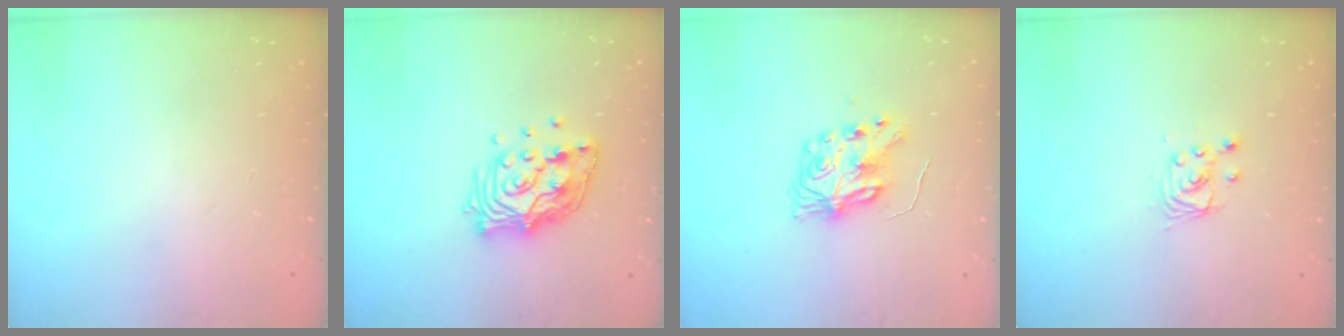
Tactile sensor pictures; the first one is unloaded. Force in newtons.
{"total": 14.3, "press": 14.1, "slide": 2.7}
{"total": 8.1, "press": 8.1, "slide": 0.2}
{"total": 2.9, "press": 2.9, "slide": 0.1}